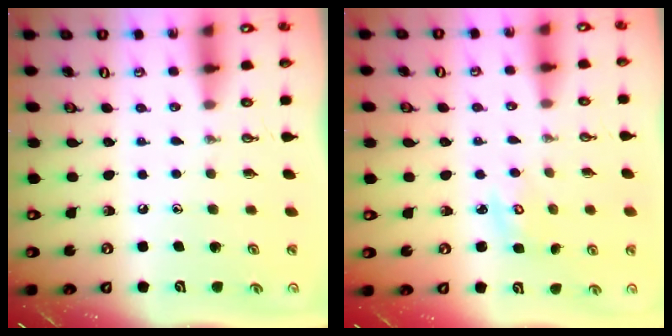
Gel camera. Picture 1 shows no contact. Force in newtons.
{"total": 3.0, "press": 3.0, "slide": 0.3}